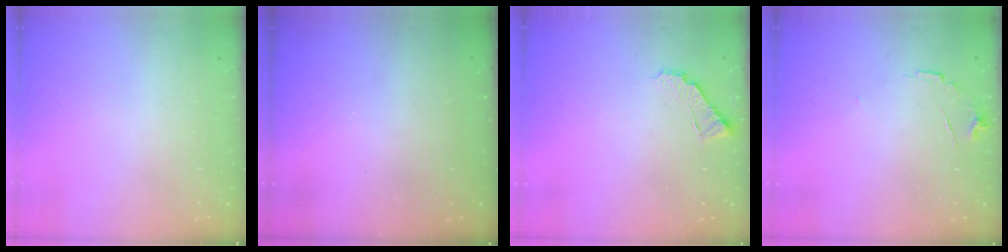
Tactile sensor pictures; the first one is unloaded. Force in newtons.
{"total": 3.2, "press": 3.2, "slide": 0.1}
{"total": 6.5, "press": 6.5, "slide": 0.3}
{"total": 6.3, "press": 6.2, "slide": 0.4}